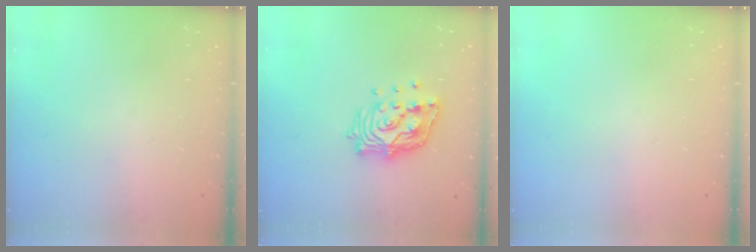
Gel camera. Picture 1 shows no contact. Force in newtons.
{"total": 14.8, "press": 14.7, "slide": 1.9}
{"total": 0.0}